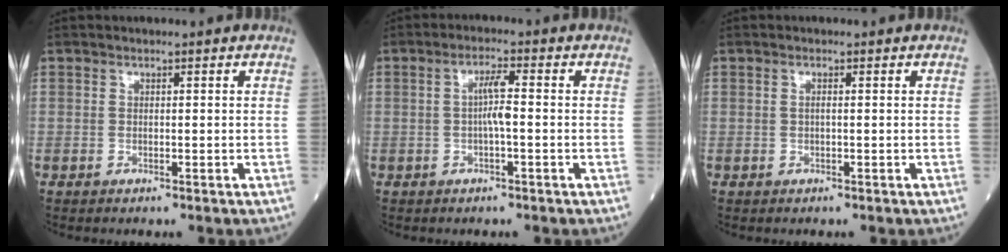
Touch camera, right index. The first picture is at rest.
{"total": 3.6, "force": [-0.2, 0.2, 3.6], "torque": [-0.066, 0.006, -0.004]}
{"total": 0.8, "force": [0.1, 0.1, 0.8], "torque": [-0.018, 0.001, 0.001]}